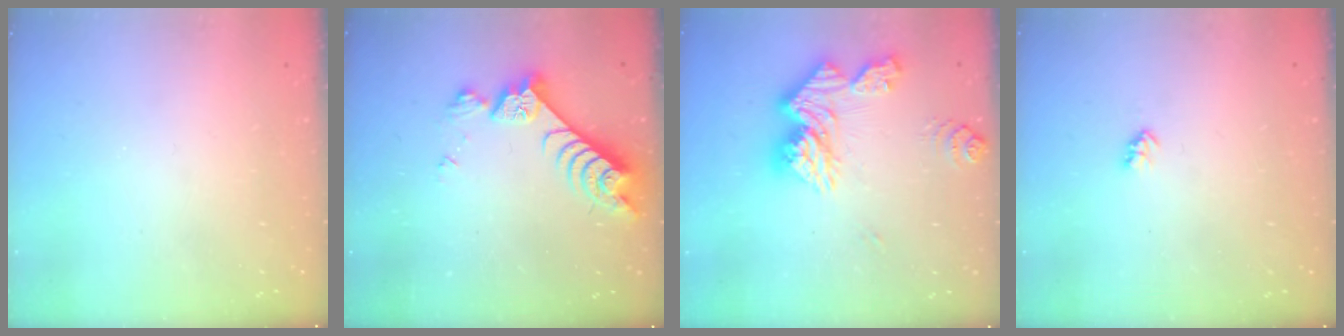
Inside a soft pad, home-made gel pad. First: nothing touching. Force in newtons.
{"total": 7.3, "press": 7.2, "slide": 1.2}
{"total": 15.4, "press": 15.3, "slide": 1.1}
{"total": 3.1, "press": 3.1, "slide": 0.2}